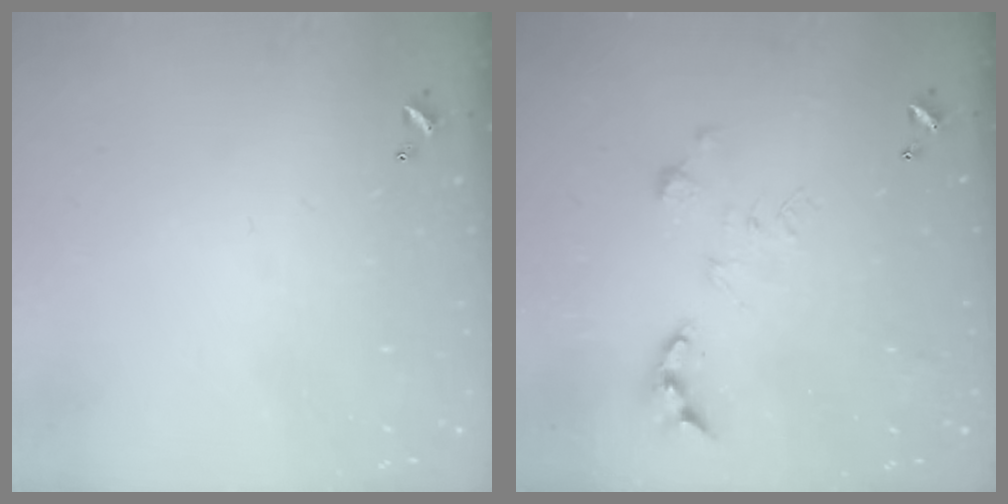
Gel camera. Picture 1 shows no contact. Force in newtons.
{"total": 0.0}